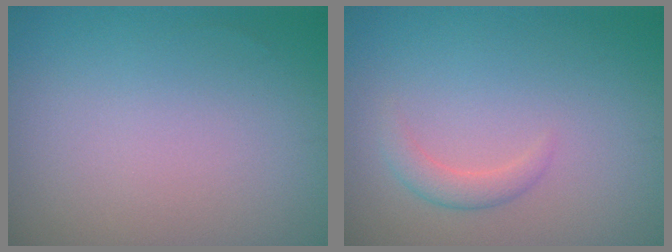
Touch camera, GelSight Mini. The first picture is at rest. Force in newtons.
{"total": 1.6, "press": 1.6, "slide": 0.1}